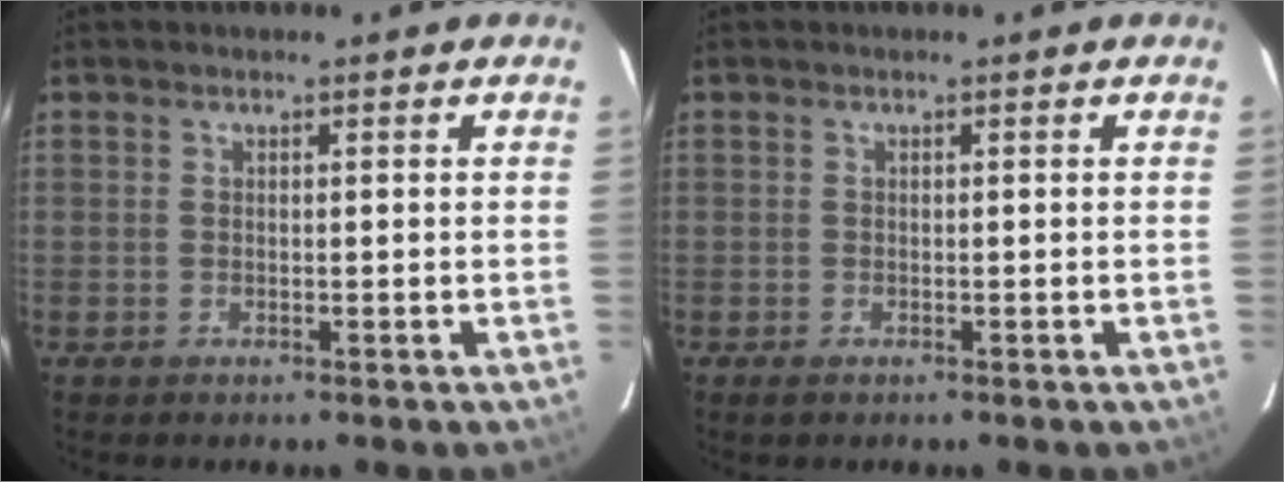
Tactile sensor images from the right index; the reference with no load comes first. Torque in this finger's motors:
{"motor_torque": [0.12, -0.02, 0.07, 0.01]}